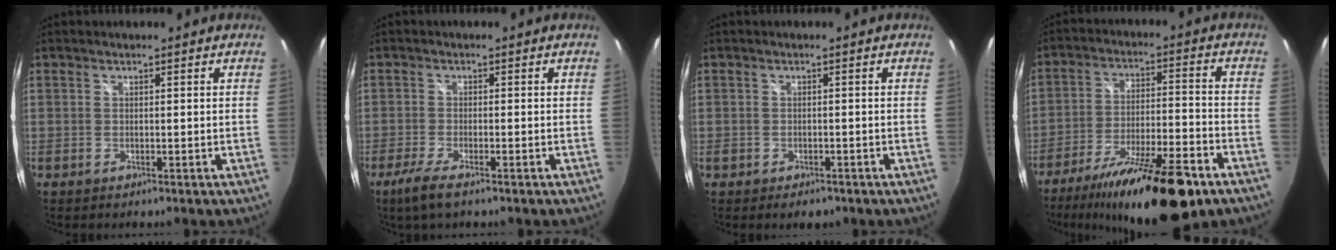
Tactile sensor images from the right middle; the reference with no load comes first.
{"total": 4.7, "force": [-3.2, 0.7, 3.4], "torque": [-0.085, -0.013, -0.062]}
{"total": 3.0, "force": [-1.8, 1.9, 1.5], "torque": [-0.028, -0.009, -0.024]}
{"total": 21.4, "force": [-15.3, 4.5, 14.2], "torque": [-0.251, -0.029, -0.240]}